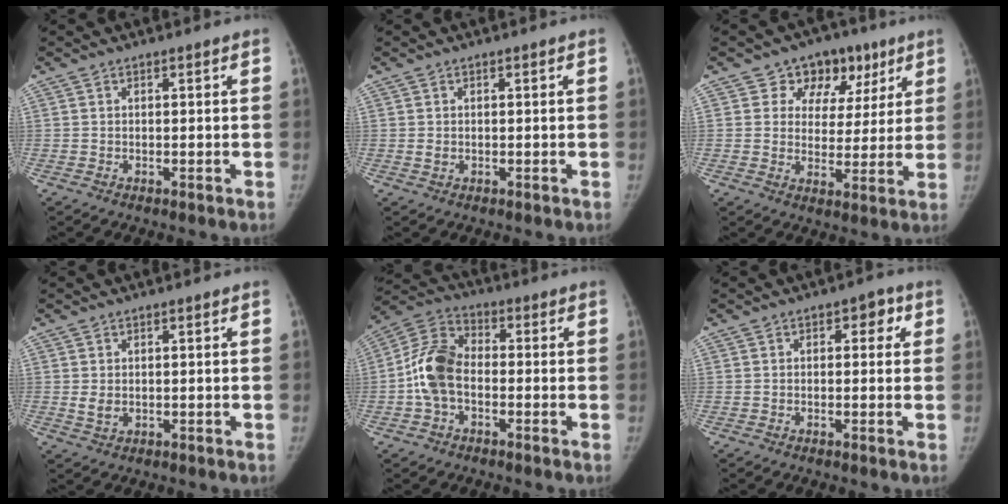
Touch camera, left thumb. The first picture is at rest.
{"total": 1.0, "force": [-0.1, 0.8, 0.6], "torque": [-0.010, -0.001, 0.000]}
{"total": 10.9, "force": [5.9, 8.3, 3.7], "torque": [0.003, -0.011, 0.085]}
{"total": 2.2, "force": [0.1, 1.6, 1.5], "torque": [-0.023, -0.005, 0.007]}
{"total": 10.6, "force": [-1.8, 7.0, 7.8], "torque": [-0.151, 0.032, -0.046]}
{"total": 3.2, "force": [0.9, 2.0, 2.3], "torque": [0.002, 0.003, 0.003]}